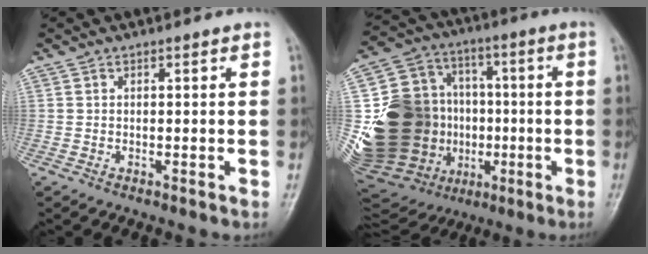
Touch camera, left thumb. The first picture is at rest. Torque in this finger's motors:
{"motor_torque": [1.53, 3.48, 1.21, -0.11, 0.32]}